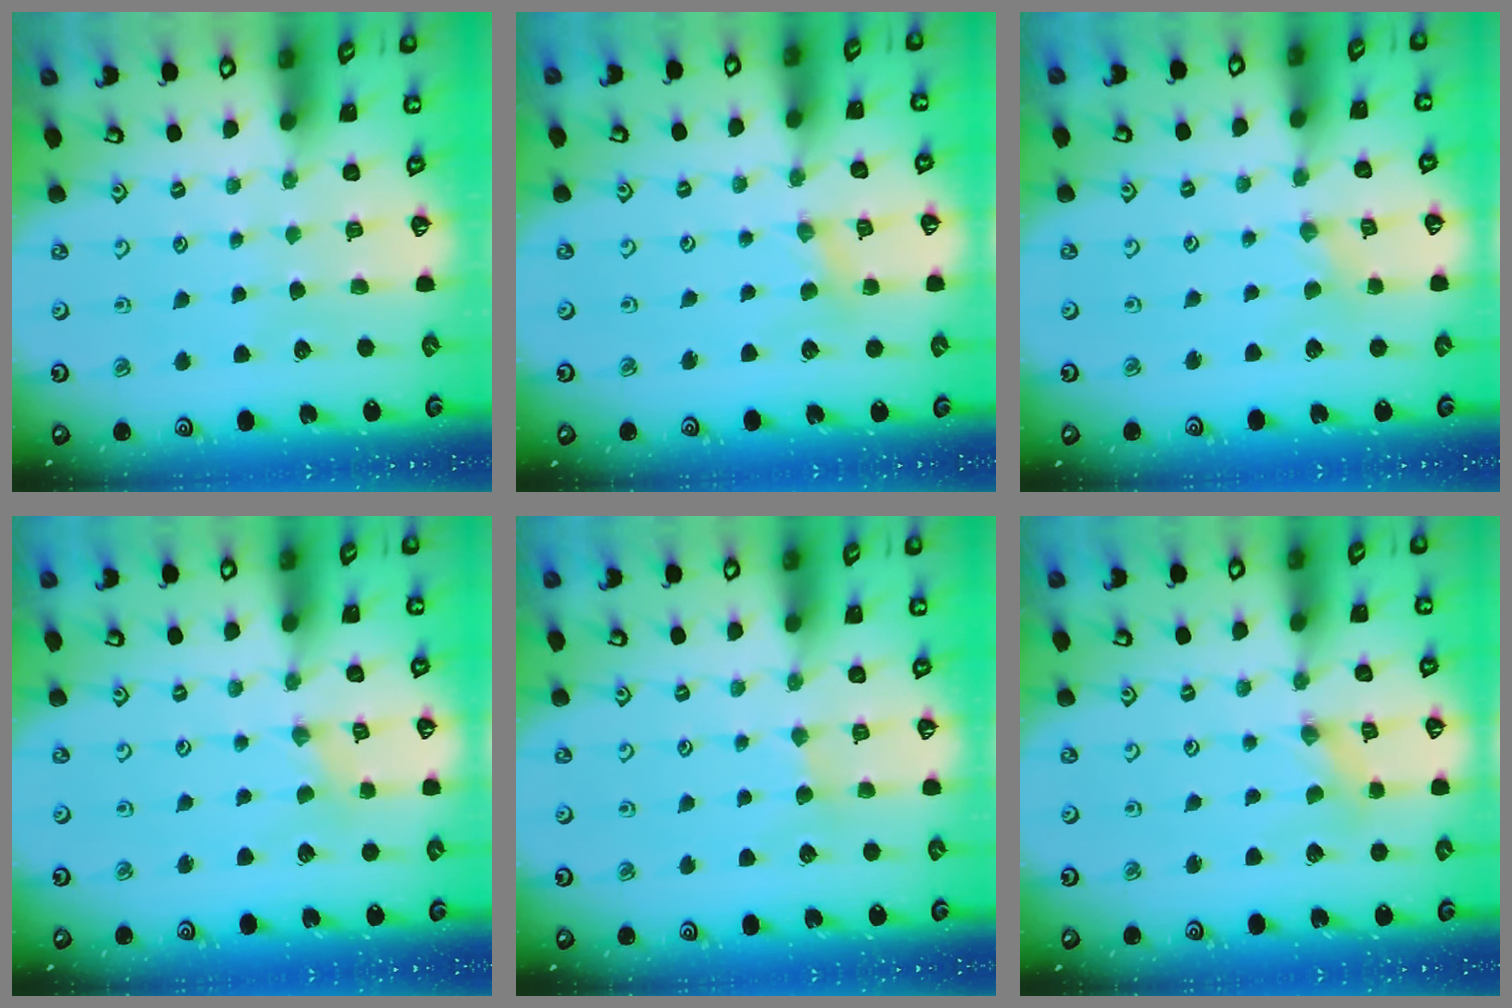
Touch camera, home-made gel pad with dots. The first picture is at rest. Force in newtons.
{"total": 2.5, "press": 2.5, "slide": 0.4}
{"total": 1.2, "press": 1.2, "slide": 0.3}
{"total": 0.0}
{"total": 2.3, "press": 2.2, "slide": 0.4}
{"total": 0.5, "press": 0.5, "slide": 0.1}